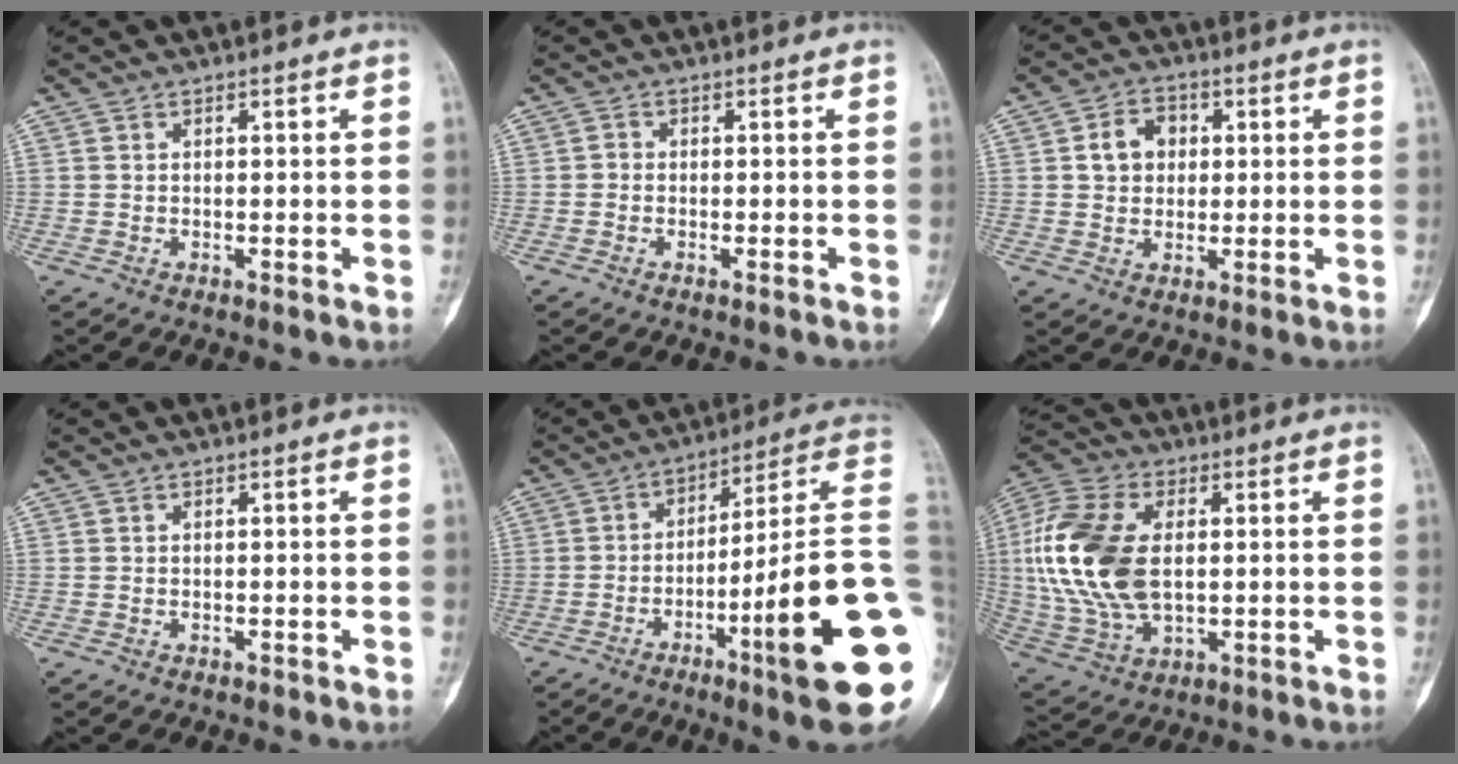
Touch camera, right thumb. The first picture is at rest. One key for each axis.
{"total": 0.7, "fx": -0.4, "fy": 0.5, "fz": 0.3, "tx": -0.003, "ty": 0.002, "tz": -0.011}
{"total": 6.2, "fx": 1.1, "fy": 5.1, "fz": 3.5, "tx": -0.034, "ty": 0.007, "tz": 0.015}
{"total": 0.0}
{"total": 22.0, "fx": -6.4, "fy": 1.6, "fz": 21.0, "tx": -0.262, "ty": 0.013, "tz": -0.100}
{"total": 19.6, "fx": 1.9, "fy": 11.6, "fz": 15.7, "tx": -0.341, "ty": -0.003, "tz": 0.037}